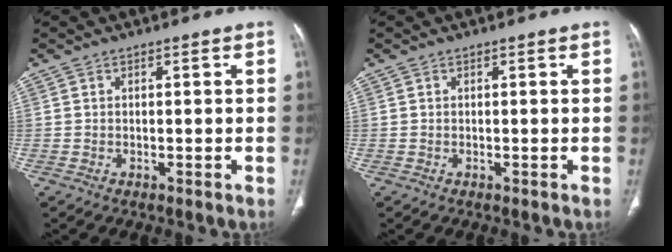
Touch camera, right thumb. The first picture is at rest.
{"total": 0.0}